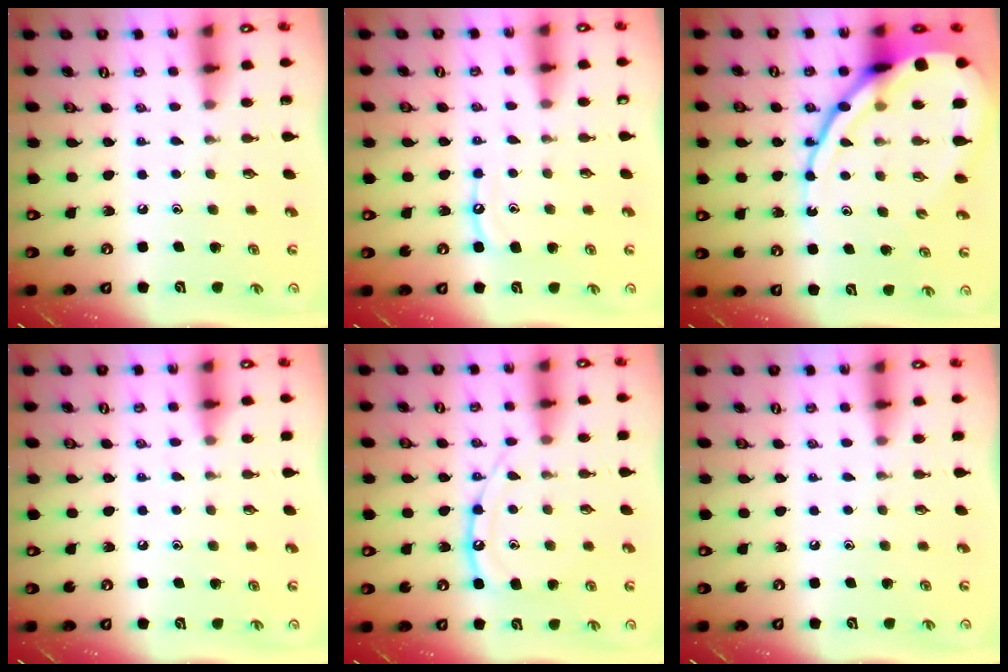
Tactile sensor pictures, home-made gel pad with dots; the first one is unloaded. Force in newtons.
{"total": 7.1, "press": 7.0, "slide": 0.6}
{"total": 19.1, "press": 18.9, "slide": 2.0}
{"total": 3.7, "press": 3.6, "slide": 0.5}
{"total": 12.8, "press": 12.7, "slide": 1.1}
{"total": 0.0}